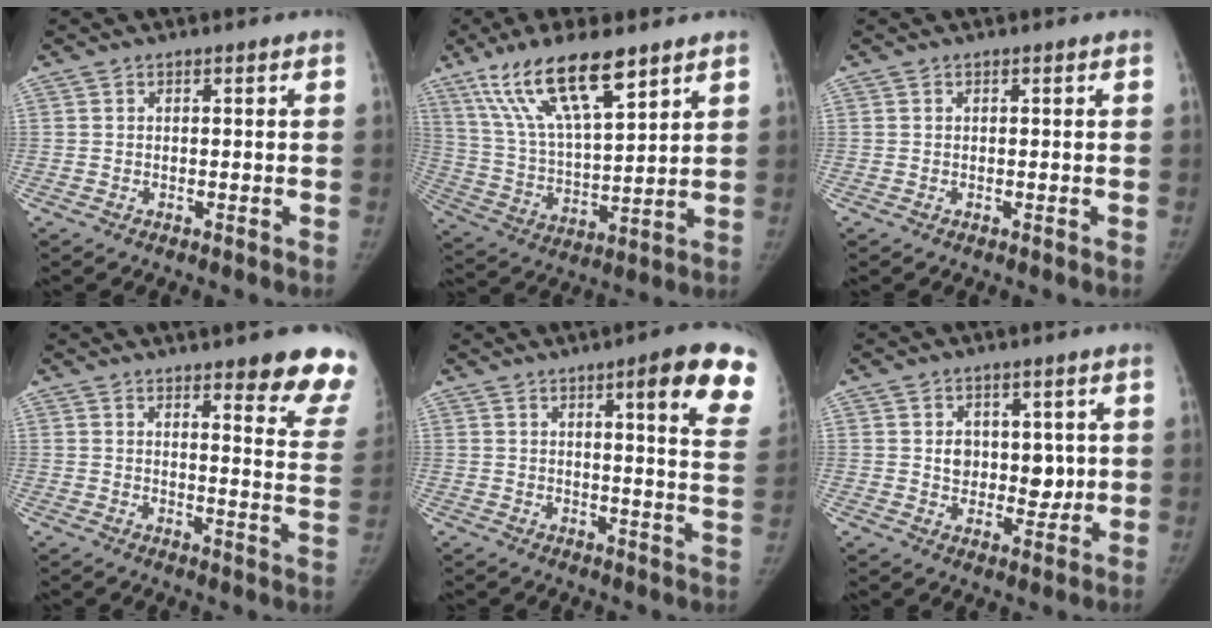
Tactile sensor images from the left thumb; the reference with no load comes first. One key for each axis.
{"total": 17.7, "fx": 11.0, "fy": 5.2, "fz": 12.8, "tx": -0.222, "ty": -0.037, "tz": 0.215}
{"total": 0.0}
{"total": 14.5, "fx": 11.0, "fy": 2.9, "fz": 9.0, "tx": -0.071, "ty": -0.072, "tz": 0.116}
{"total": 15.3, "fx": 8.4, "fy": 2.6, "fz": 12.5, "tx": -0.125, "ty": -0.038, "tz": 0.091}
{"total": 7.8, "fx": 1.2, "fy": 6.0, "fz": 4.9, "tx": -0.032, "ty": -0.011, "tz": 0.027}